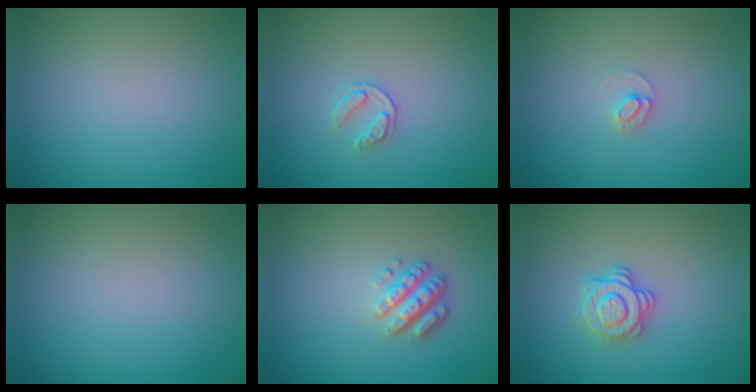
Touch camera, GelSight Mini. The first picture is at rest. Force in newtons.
{"total": 1.6, "press": 1.0, "slide": 1.2}
{"total": 1.2, "press": 1.2, "slide": 0.0}
{"total": 0.0}
{"total": 3.4, "press": 2.6, "slide": 2.3}
{"total": 3.0, "press": 2.6, "slide": 1.4}